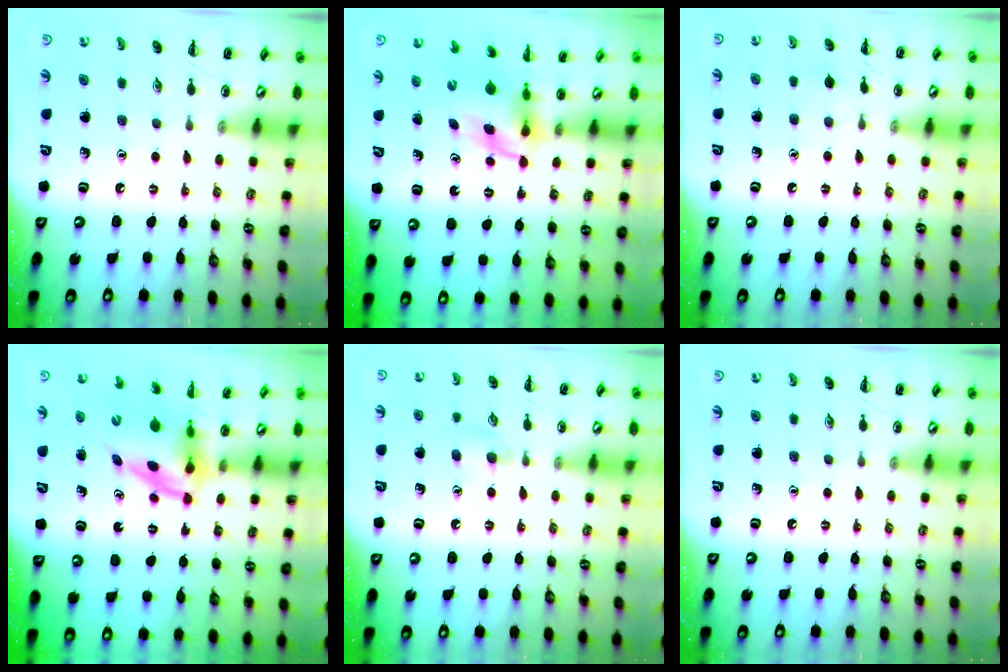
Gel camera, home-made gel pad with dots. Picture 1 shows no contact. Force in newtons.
{"total": 5.8, "press": 5.7, "slide": 1.0}
{"total": 4.5, "press": 4.2, "slide": 1.6}
{"total": 3.9, "press": 3.8, "slide": 0.6}
{"total": 5.3, "press": 4.9, "slide": 1.9}
{"total": 0.0}